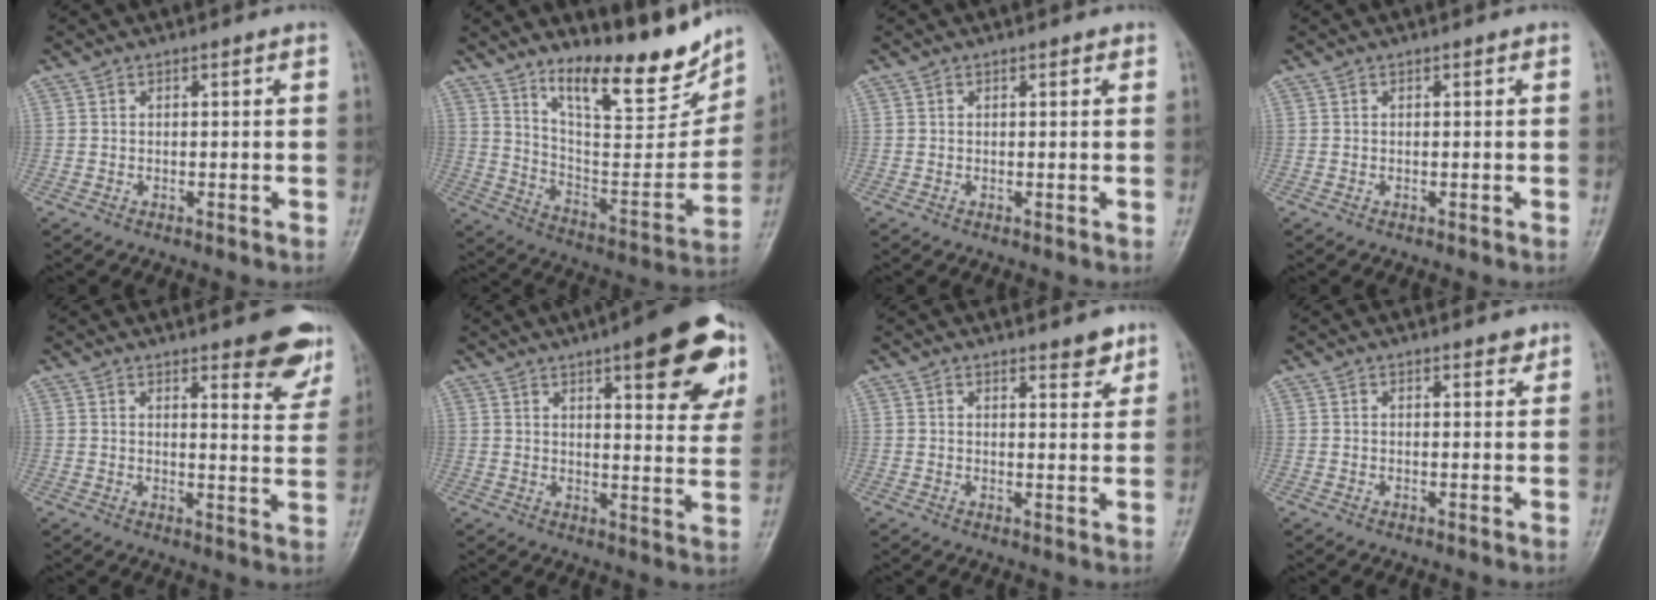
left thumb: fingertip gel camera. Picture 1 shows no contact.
{"total": 18.6, "force": [14.0, 5.2, 11.0], "torque": [-0.124, -0.094, 0.237]}
{"total": 0.7, "force": [0.4, 0.3, 0.4], "torque": [-0.003, -0.001, 0.003]}
{"total": 0.0}
{"total": 10.6, "force": [7.4, 3.2, 7.0], "torque": [-0.049, -0.041, 0.082]}
{"total": 17.5, "force": [9.1, 5.2, 13.9], "torque": [-0.140, -0.031, 0.116]}
{"total": 3.6, "force": [2.8, 1.3, 1.9], "torque": [-0.009, -0.019, 0.037]}
{"total": 1.8, "force": [1.4, 0.7, 0.8], "torque": [-0.001, -0.009, 0.017]}